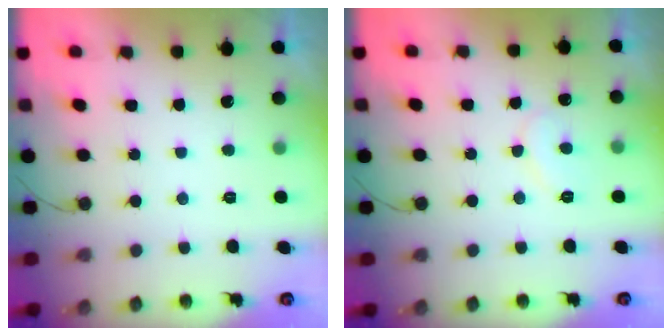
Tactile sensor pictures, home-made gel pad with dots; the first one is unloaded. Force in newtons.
{"total": 7.5, "press": 7.5, "slide": 0.4}